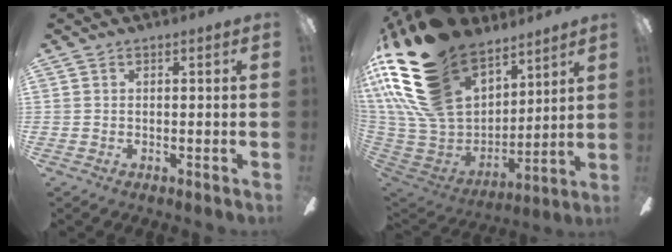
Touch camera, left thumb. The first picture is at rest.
{"total": 29.2, "force": [17.1, 17.0, 16.6], "torque": [-0.354, -0.098, 0.333]}